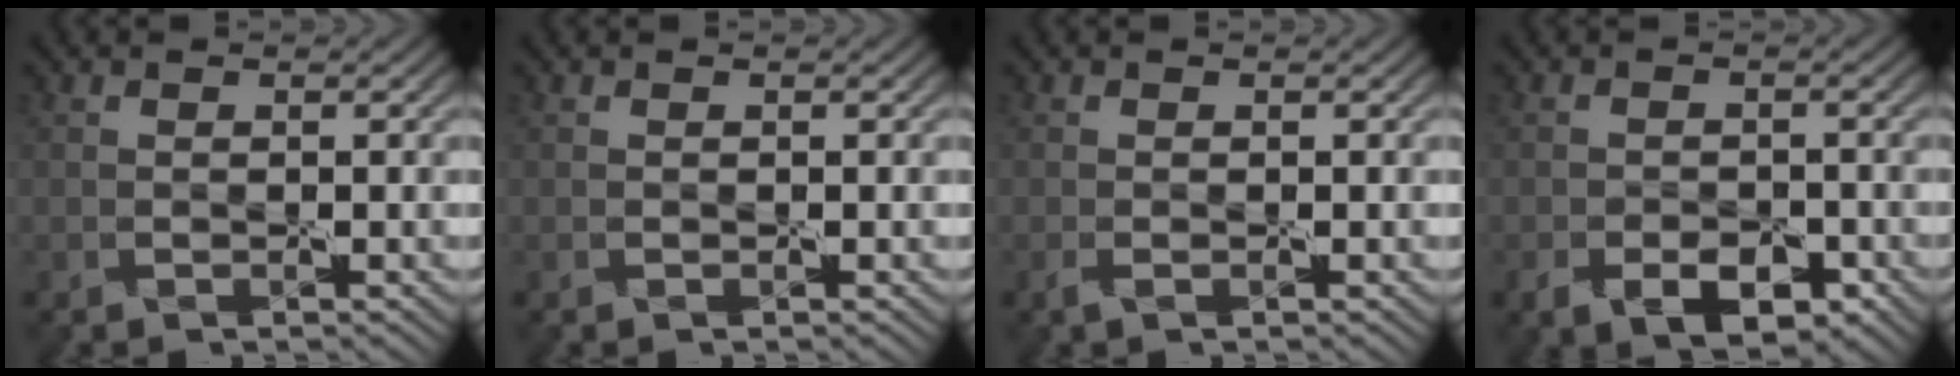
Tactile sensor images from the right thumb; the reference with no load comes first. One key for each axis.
{"total": 0.0}
{"total": 0.8, "fx": -0.4, "fy": 0.2, "fz": 0.6, "tx": -0.015, "ty": -0.002, "tz": -0.007}
{"total": 4.2, "fx": -2.6, "fy": 2.3, "fz": 2.4, "tx": -0.028, "ty": -0.005, "tz": -0.038}